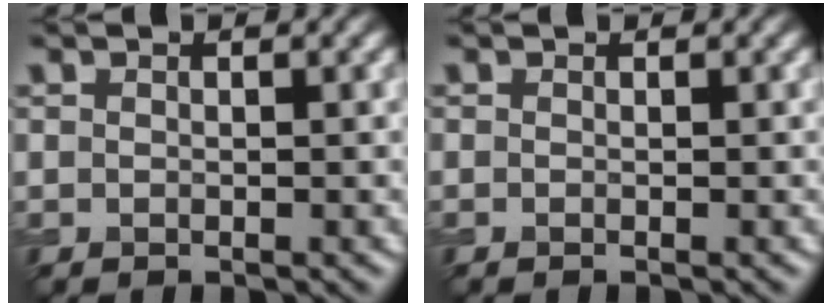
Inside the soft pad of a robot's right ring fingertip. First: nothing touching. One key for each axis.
{"total": 0.0}